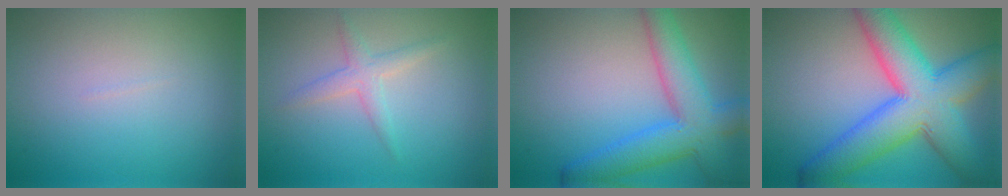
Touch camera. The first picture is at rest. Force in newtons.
{"total": 1.9, "press": 1.9, "slide": 0.0}
{"total": 7.0, "press": 7.0, "slide": 0.3}
{"total": 11.0, "press": 11.0, "slide": 0.3}